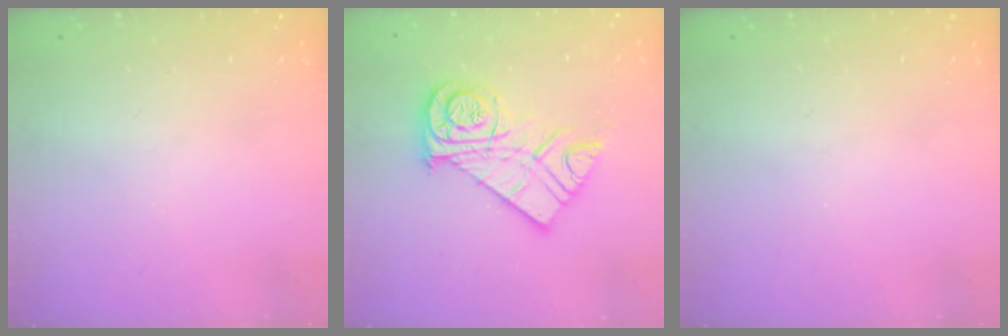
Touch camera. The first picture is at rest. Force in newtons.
{"total": 16.2, "press": 16.1, "slide": 1.6}
{"total": 0.0}